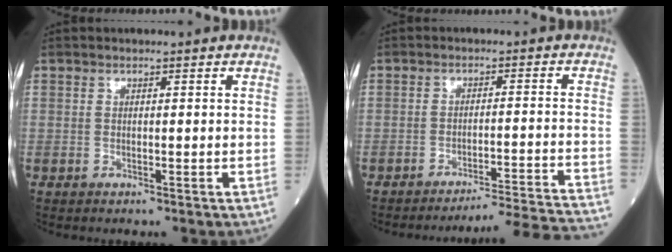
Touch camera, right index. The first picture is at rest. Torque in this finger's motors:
{"motor_torque": [0.09, -0.12, 0.02, 0.00]}